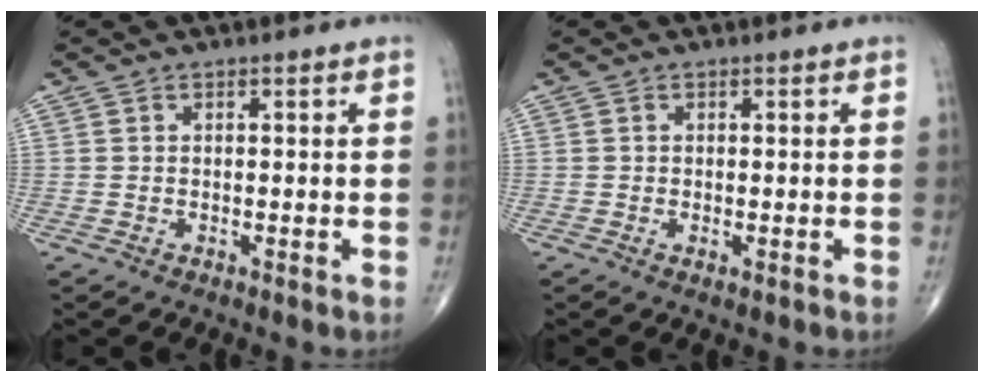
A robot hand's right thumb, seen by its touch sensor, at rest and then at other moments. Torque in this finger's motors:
{"motor_torque": [-0.30, -0.01, -0.36, -0.22, 0.01]}